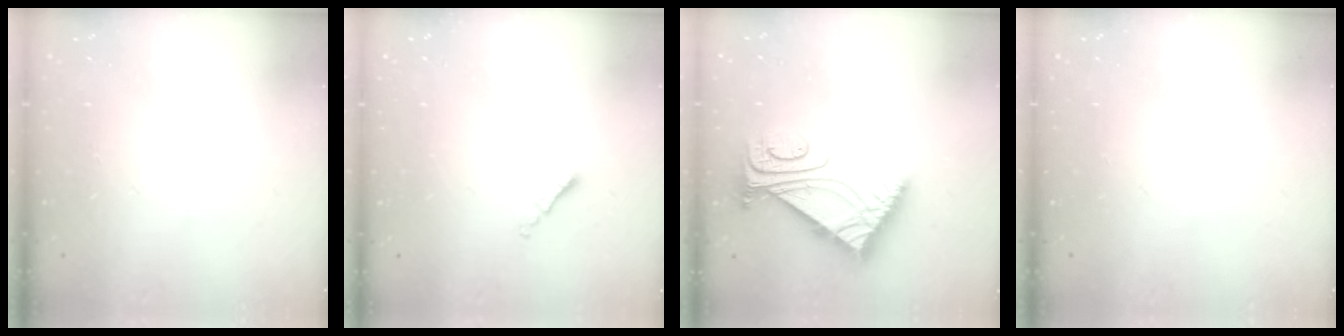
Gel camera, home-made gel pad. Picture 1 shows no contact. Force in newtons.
{"total": 1.4, "press": 1.3, "slide": 0.5}
{"total": 8.6, "press": 8.5, "slide": 1.0}
{"total": 0.0}